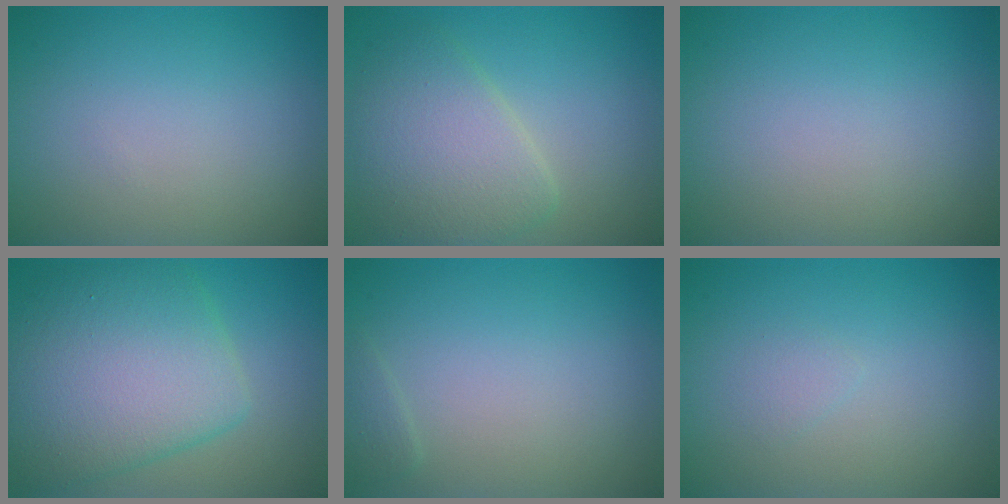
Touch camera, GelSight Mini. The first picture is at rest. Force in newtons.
{"total": 5.3, "press": 5.3, "slide": 0.1}
{"total": 0.0}
{"total": 8.7, "press": 8.7, "slide": 0.4}
{"total": 0.7, "press": 0.7, "slide": 0.1}
{"total": 0.7, "press": 0.7, "slide": 0.1}